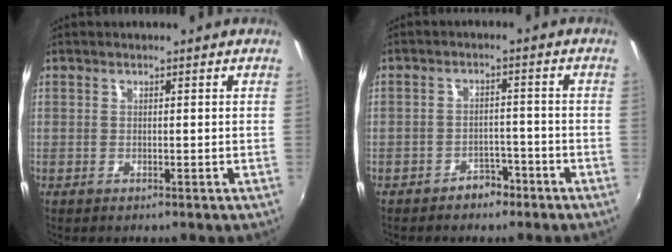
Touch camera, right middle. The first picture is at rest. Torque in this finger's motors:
{"motor_torque": [0.08, -0.15, 0.00, 0.01]}